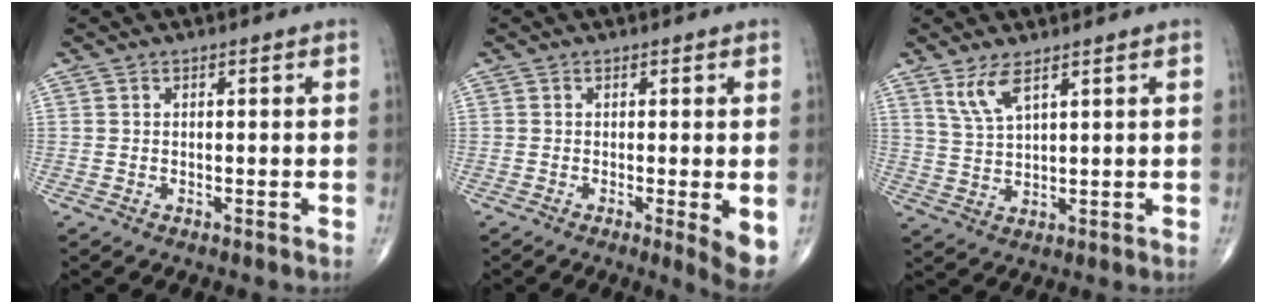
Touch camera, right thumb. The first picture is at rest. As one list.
[{"total": 4.9, "force": [-0.9, 0.7, 4.8], "torque": [-0.073, -0.017, -0.016]}, {"total": 5.2, "force": [3.2, 1.5, 3.8], "torque": [-0.081, -0.018, 0.073]}]